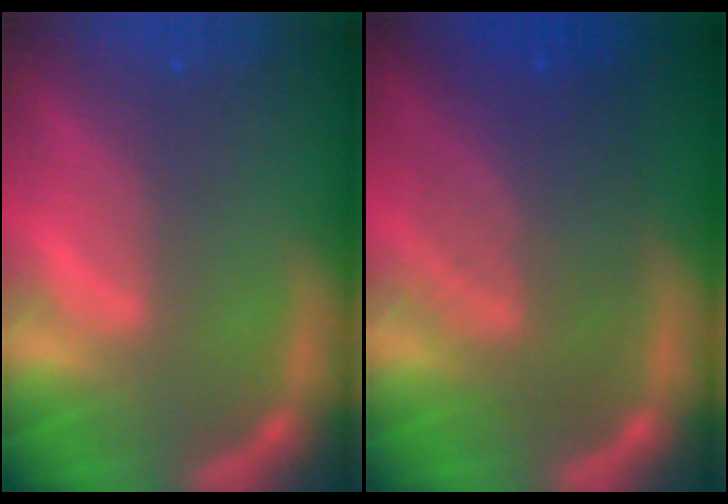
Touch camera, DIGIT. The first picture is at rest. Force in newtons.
{"total": 8.1}